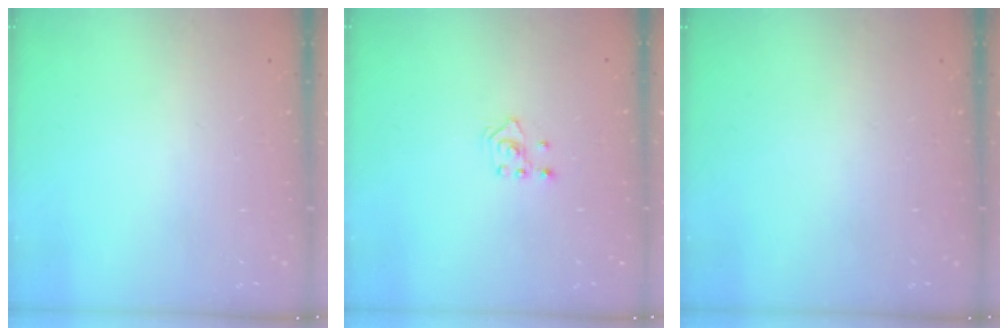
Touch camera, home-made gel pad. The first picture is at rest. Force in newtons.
{"total": 2.0, "press": 1.8, "slide": 0.9}
{"total": 0.0}